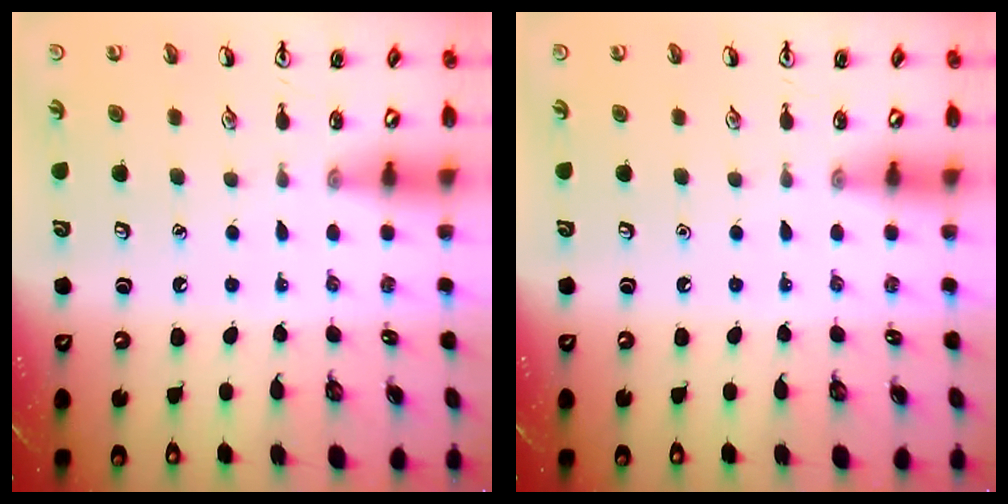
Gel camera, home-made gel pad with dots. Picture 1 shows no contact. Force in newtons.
{"total": 0.0}